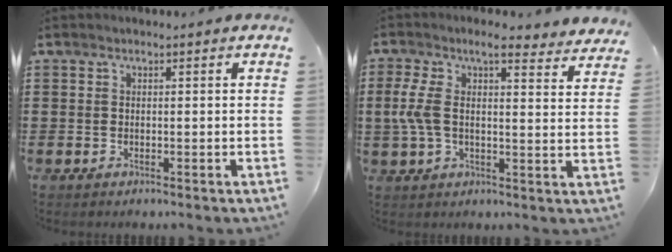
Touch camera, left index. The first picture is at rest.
{"total": 7.2, "force": [4.4, 2.5, 5.1], "torque": [-0.117, -0.010, 0.076]}